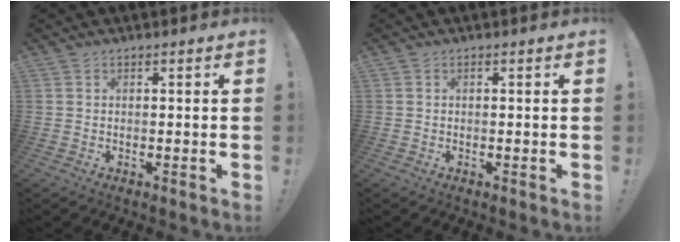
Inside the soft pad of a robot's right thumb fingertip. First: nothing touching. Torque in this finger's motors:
{"motor_torque": [0.13, 0.05, 0.22, -0.04, -0.01]}